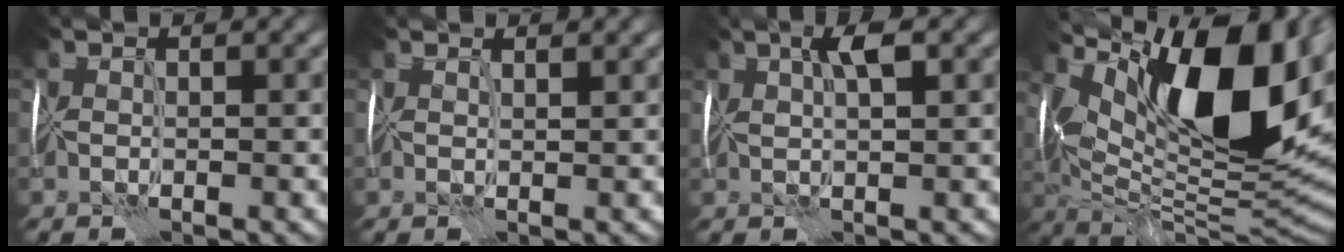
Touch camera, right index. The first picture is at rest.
{"total": 1.0, "force": [0.8, 0.0, 0.5], "torque": [-0.006, -0.001, 0.011]}
{"total": 2.9, "force": [1.2, 0.6, 2.6], "torque": [-0.050, 0.009, 0.018]}
{"total": 16.9, "force": [5.2, 7.8, 14.0], "torque": [-0.204, 0.002, 0.085]}